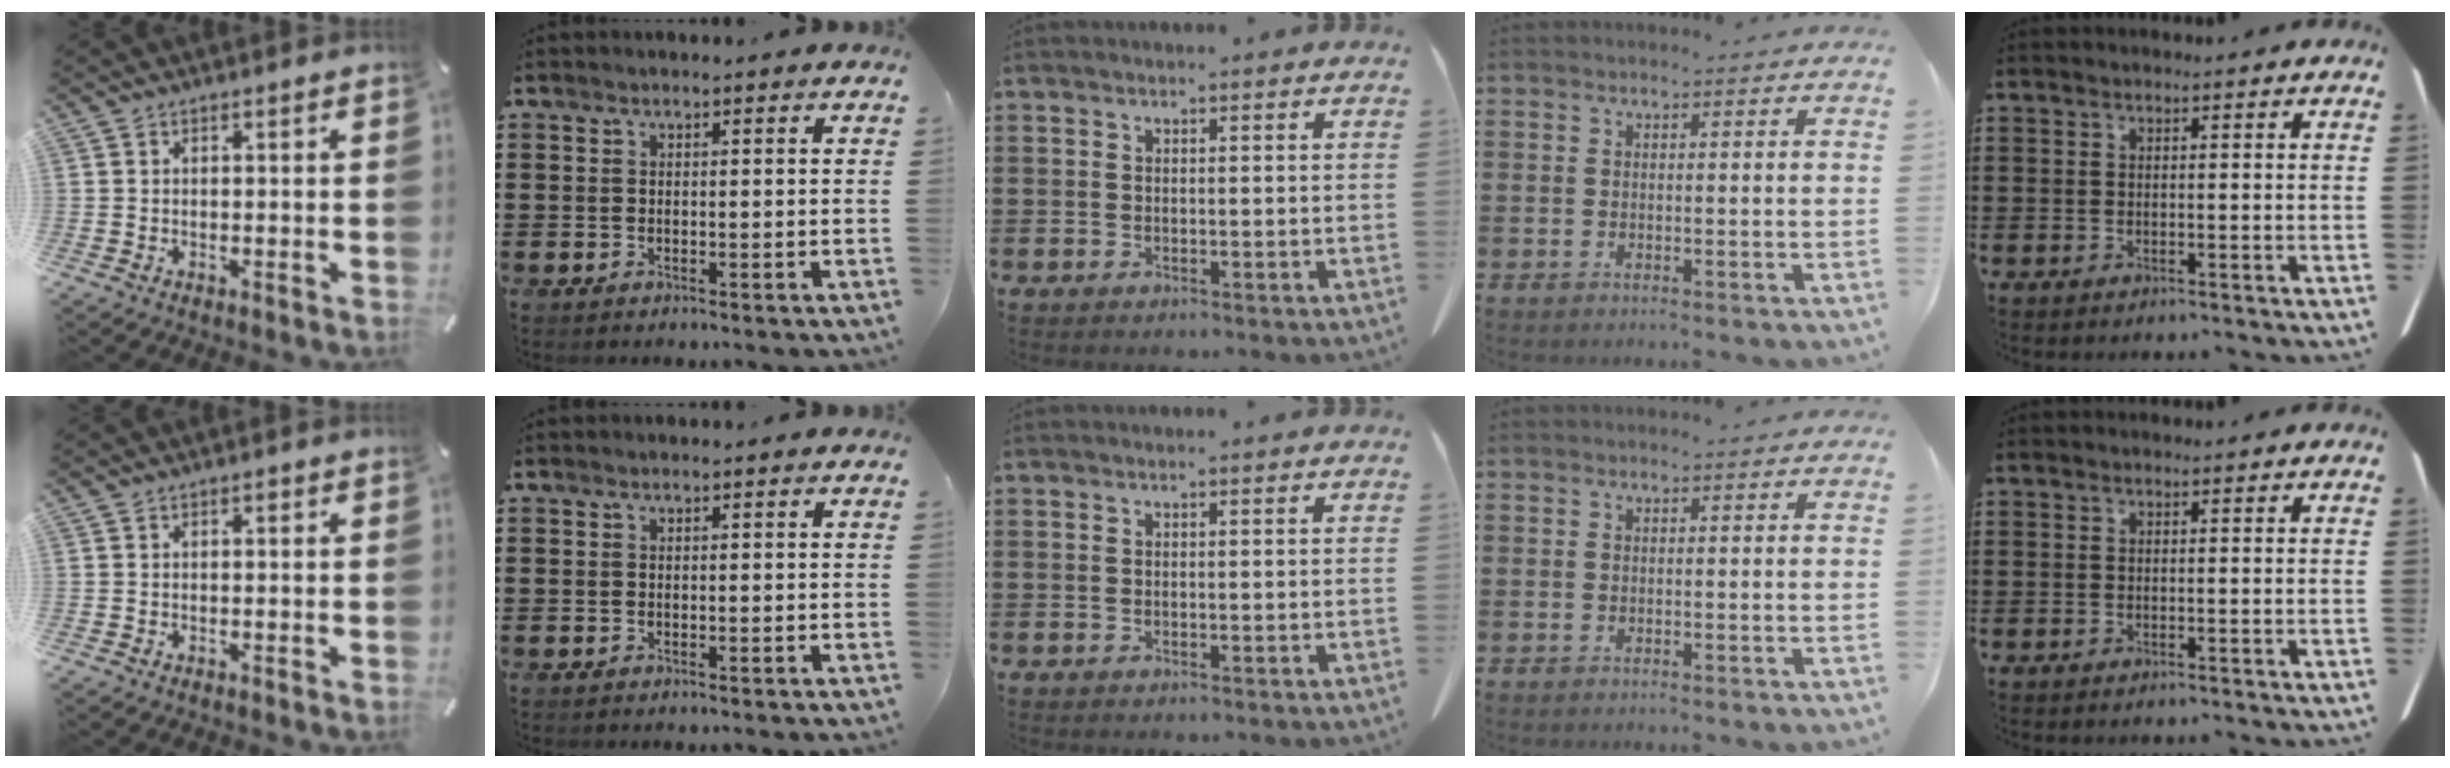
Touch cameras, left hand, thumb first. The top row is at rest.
{"thumb": {"total": 0.5, "force": [0.1, 0.3, 0.4], "torque": [-0.009, 0.001, 0.002]}}